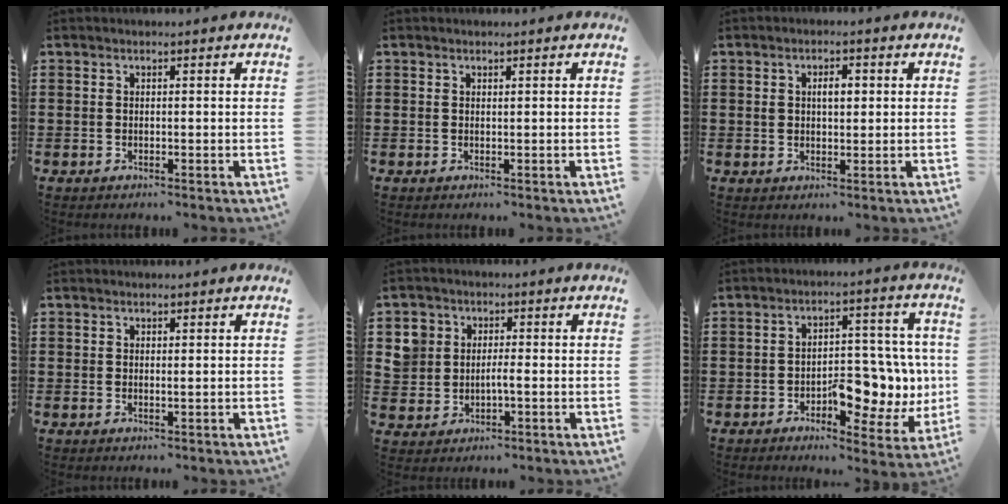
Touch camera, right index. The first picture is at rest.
{"total": 0.0}
{"total": 3.0, "force": [0.5, 1.5, 2.5], "torque": [-0.044, 0.007, 0.005]}
{"total": 0.6, "force": [0.5, 0.2, 0.2], "torque": [-0.005, 0.002, 0.009]}
{"total": 3.3, "force": [-0.2, 2.9, 1.6], "torque": [-0.053, 0.007, -0.010]}
{"total": 9.0, "force": [-1.8, 5.3, 7.0], "torque": [-0.089, 0.007, -0.029]}